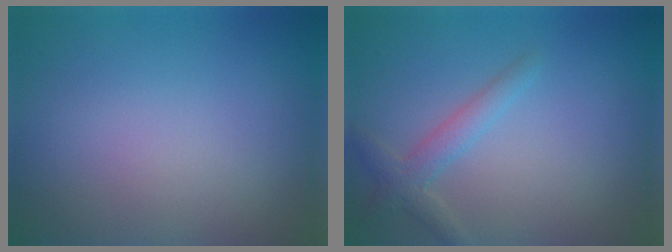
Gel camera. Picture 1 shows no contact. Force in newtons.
{"total": 2.3, "press": 2.3, "slide": 0.0}